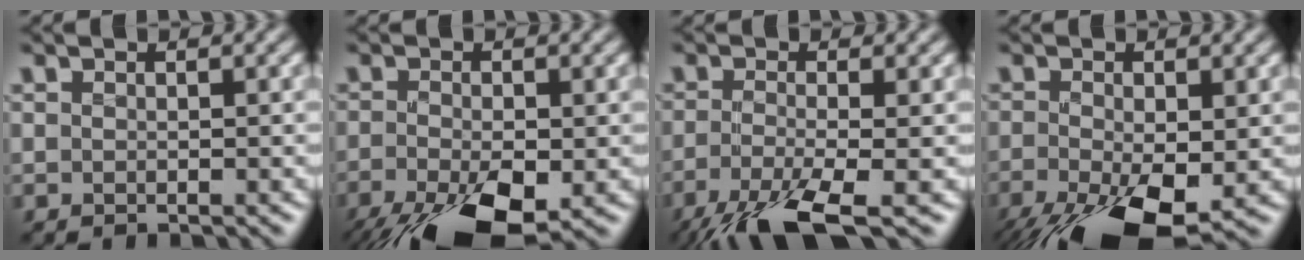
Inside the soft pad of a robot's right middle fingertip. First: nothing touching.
{"total": 10.0, "force": [-5.3, 4.2, 7.3], "torque": [-0.140, -0.040, -0.085]}
{"total": 7.4, "force": [-4.6, 1.8, 5.5], "torque": [-0.102, -0.018, -0.092]}
{"total": 10.8, "force": [-5.1, 4.6, 8.3], "torque": [-0.165, -0.043, -0.080]}